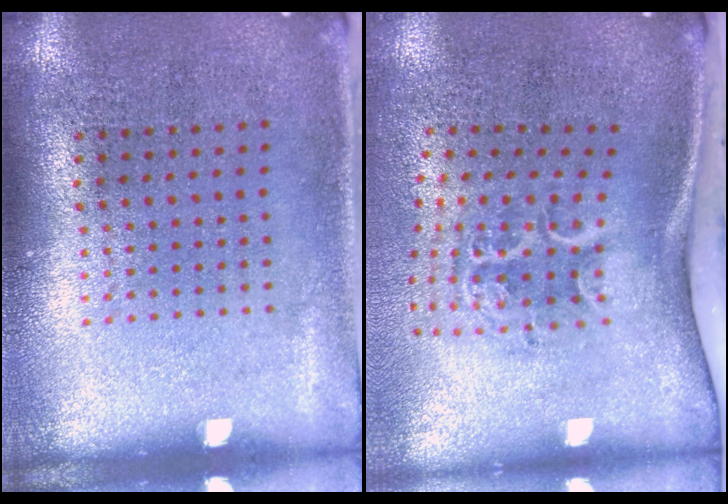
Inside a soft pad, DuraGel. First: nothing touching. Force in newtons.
{"total": 2.2, "press": 1.3, "slide": 1.8}